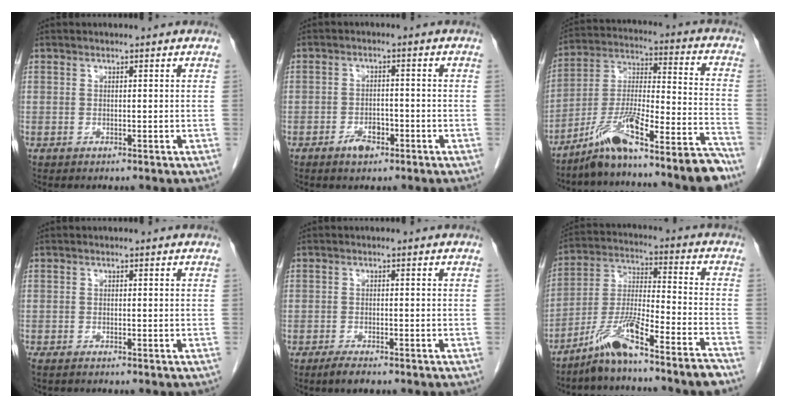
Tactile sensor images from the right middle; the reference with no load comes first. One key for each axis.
{"total": 3.0, "fx": -1.9, "fy": 1.6, "fz": 1.8, "tx": -0.030, "ty": 0.004, "tz": -0.028}
{"total": 16.3, "fx": -13.3, "fy": -0.6, "fz": 9.3, "tx": -0.156, "ty": 0.020, "tz": -0.226}
{"total": 1.6, "fx": -1.4, "fy": 0.4, "fz": 0.6, "tx": -0.013, "ty": -0.005, "tz": -0.021}
{"total": 2.4, "fx": -1.9, "fy": 0.5, "fz": 1.4, "tx": -0.033, "ty": -0.005, "tz": -0.031}
{"total": 11.1, "fx": -8.5, "fy": -0.9, "fz": 7.1, "tx": -0.140, "ty": -0.005, "tz": -0.156}